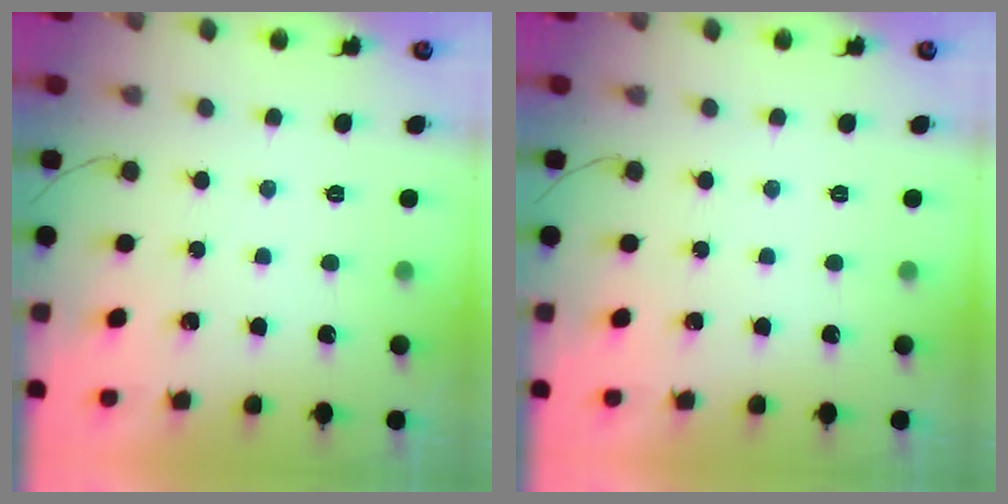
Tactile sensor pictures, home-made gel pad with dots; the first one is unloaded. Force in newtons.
{"total": 0.0}